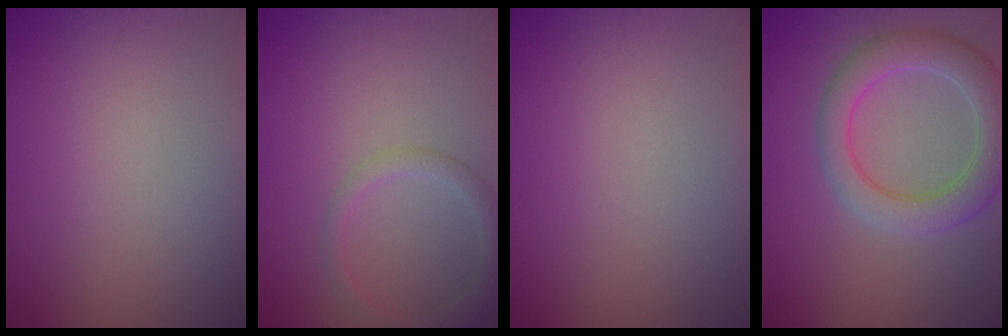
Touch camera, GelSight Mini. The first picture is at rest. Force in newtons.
{"total": 2.1, "press": 2.1, "slide": 0.1}
{"total": 0.0}
{"total": 5.2, "press": 5.1, "slide": 0.5}